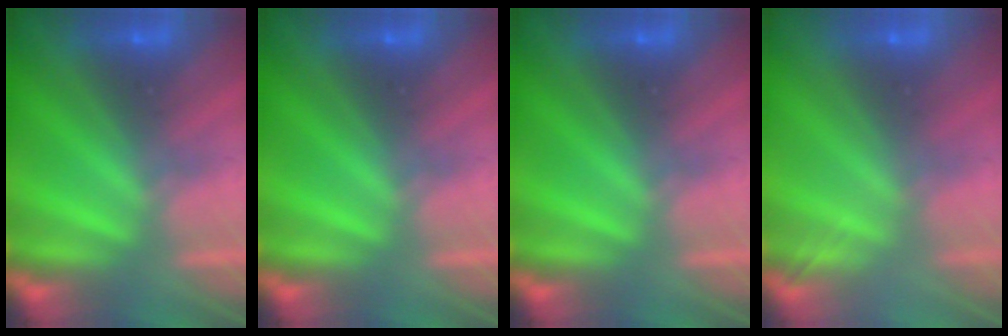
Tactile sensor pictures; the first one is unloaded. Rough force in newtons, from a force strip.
{"total": 0.0}
{"total": 0.0}
{"total": 2.1}